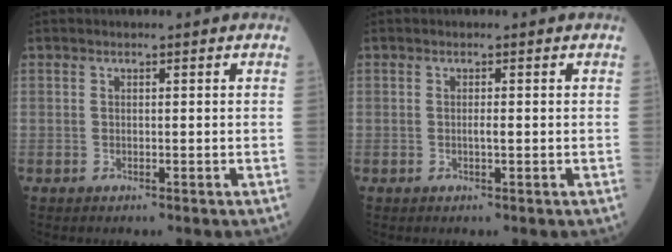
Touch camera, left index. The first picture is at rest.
{"total": 0.7, "force": [0.0, 0.0, 0.7], "torque": [-0.017, -0.001, 0.000]}